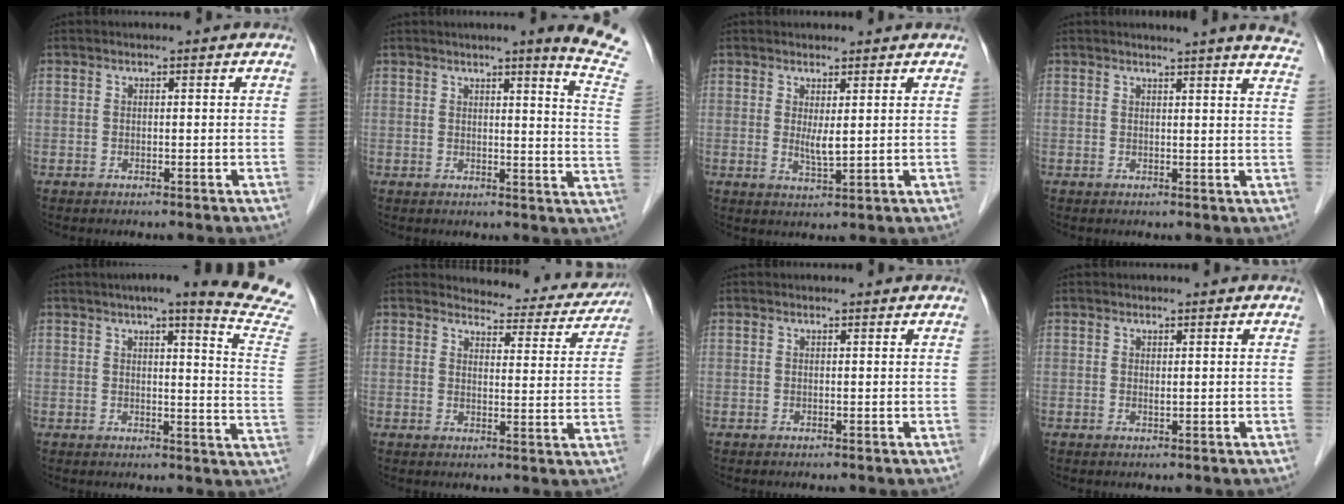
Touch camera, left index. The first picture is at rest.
{"total": 10.6, "force": [8.8, -1.5, 5.6], "torque": [-0.063, -0.062, 0.075]}
{"total": 2.6, "force": [0.8, 0.5, 2.4], "torque": [-0.050, -0.008, 0.020]}
{"total": 12.0, "force": [11.1, 0.3, 4.5], "torque": [-0.044, -0.038, 0.105]}
{"total": 16.9, "force": [14.3, -0.6, 9.1], "torque": [-0.113, -0.062, 0.150]}
{"total": 11.3, "force": [10.9, 2.7, 1.0], "torque": [0.009, -0.025, 0.110]}
{"total": 1.3, "force": [1.2, 0.3, 0.1], "torque": [-0.011, 0.008, 0.013]}
{"total": 0.6, "force": [0.4, 0.2, 0.4], "torque": [-0.012, -0.004, 0.006]}